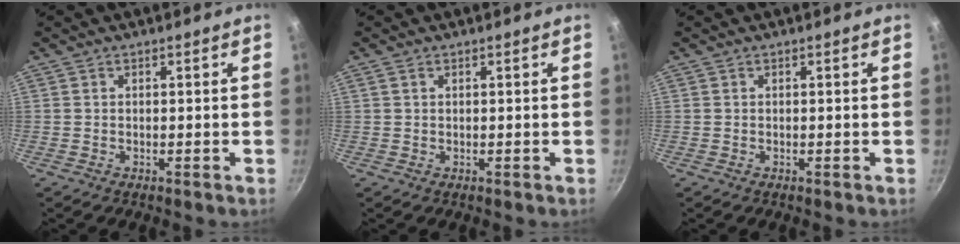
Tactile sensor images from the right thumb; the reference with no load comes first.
{"total": 0.6, "force": [0.4, 0.3, 0.4], "torque": [-0.006, 0.001, 0.008]}
{"total": 0.0}